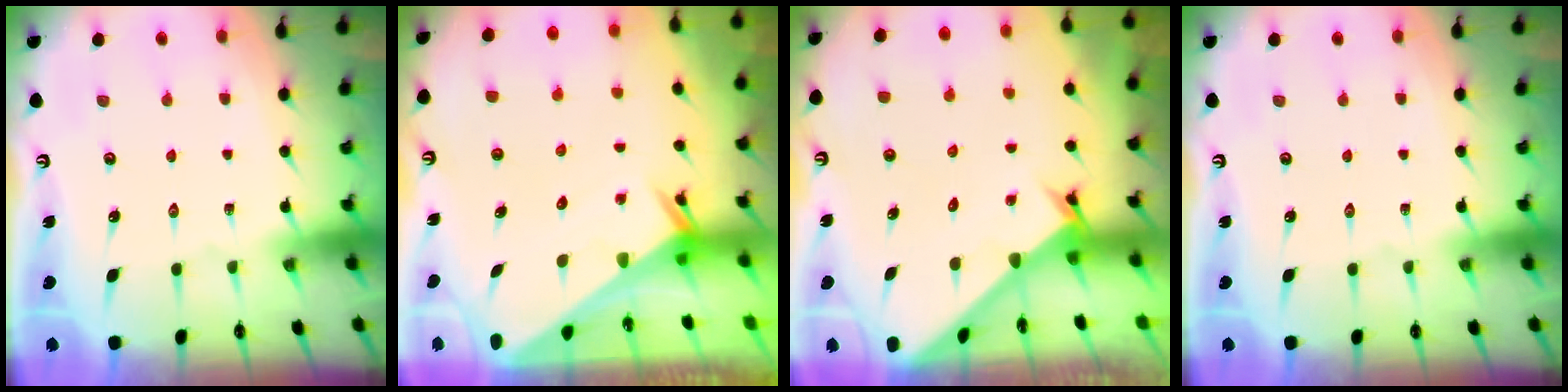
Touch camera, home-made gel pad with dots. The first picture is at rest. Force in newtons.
{"total": 2.4, "press": 2.4, "slide": 0.2}
{"total": 2.7, "press": 2.7, "slide": 0.2}
{"total": 0.0}